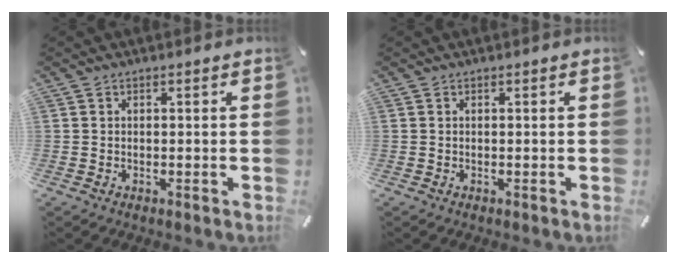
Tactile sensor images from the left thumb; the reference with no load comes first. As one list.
[{"total": 0.0}]